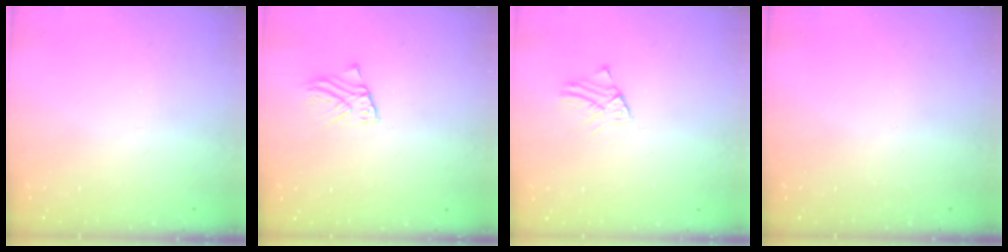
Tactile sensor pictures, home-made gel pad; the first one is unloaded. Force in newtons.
{"total": 2.2, "press": 2.2, "slide": 0.2}
{"total": 1.2, "press": 1.2, "slide": 0.1}
{"total": 0.0}